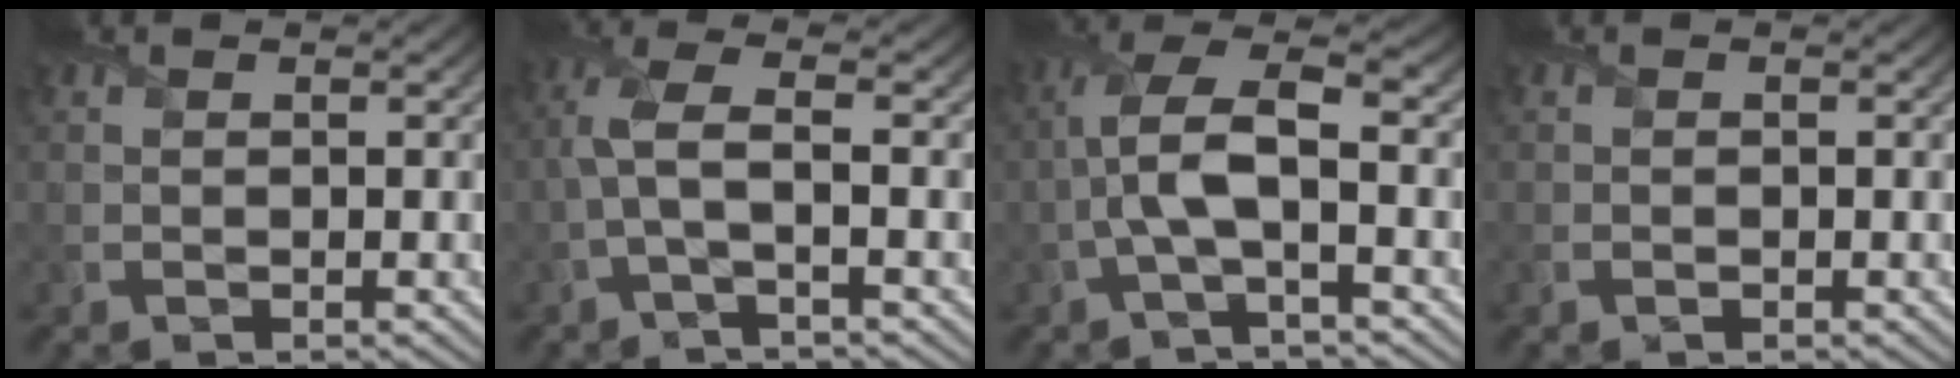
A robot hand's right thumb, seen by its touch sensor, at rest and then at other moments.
{"total": 4.2, "force": [-0.6, 1.0, 4.0], "torque": [-0.096, 0.013, -0.023]}
{"total": 7.1, "force": [-1.2, 2.2, 6.7], "torque": [-0.153, 0.018, -0.033]}
{"total": 0.6, "force": [-0.3, 0.3, 0.4], "torque": [-0.008, -0.002, -0.003]}